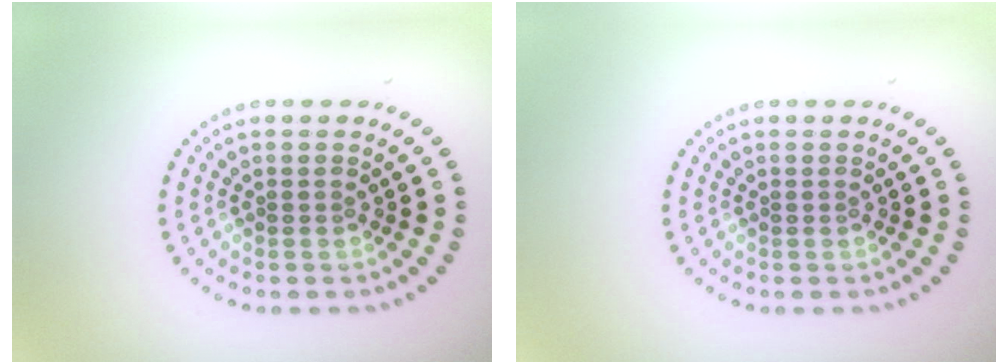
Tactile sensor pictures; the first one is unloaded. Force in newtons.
{"total": 0.0}